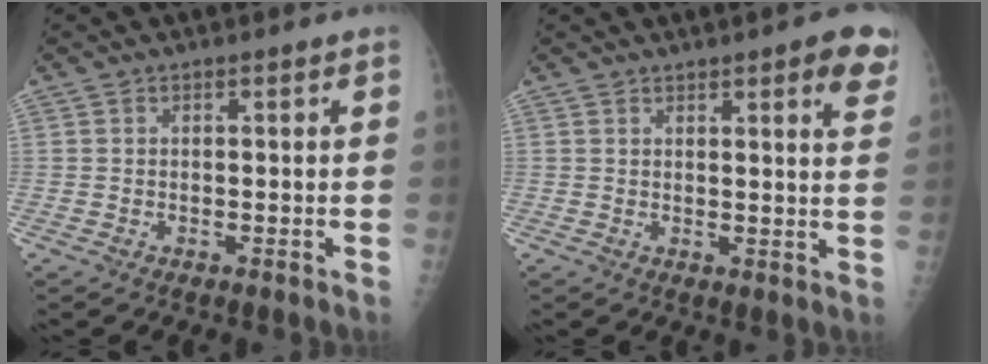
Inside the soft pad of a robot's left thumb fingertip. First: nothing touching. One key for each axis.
{"total": 7.2, "fx": 4.2, "fy": 1.6, "fz": 5.6, "tx": -0.050, "ty": -0.015, "tz": 0.045}